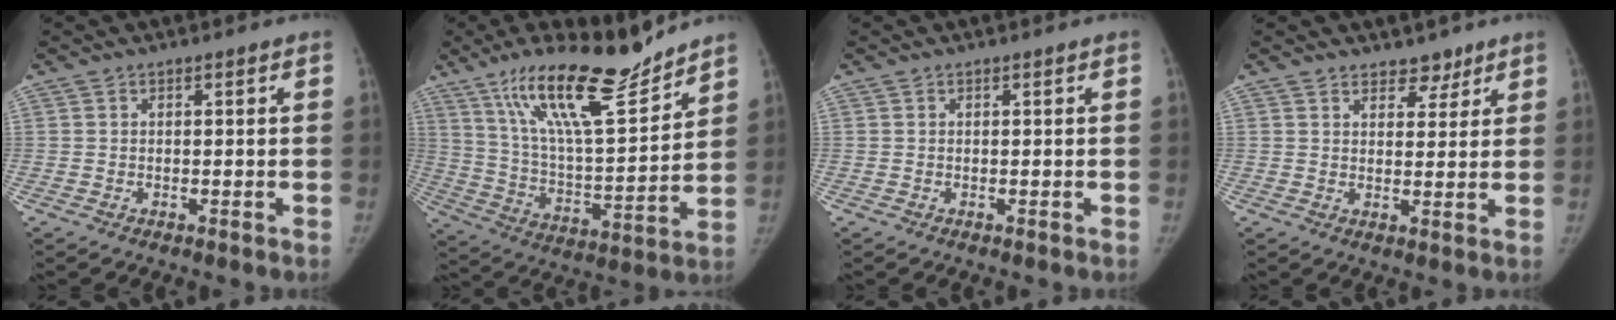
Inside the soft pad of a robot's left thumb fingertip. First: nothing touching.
{"total": 20.3, "force": [15.3, 4.4, 12.7], "torque": [-0.185, -0.084, 0.271]}
{"total": 0.0}
{"total": 3.9, "force": [3.1, 2.2, 1.0], "torque": [0.011, -0.020, 0.046]}